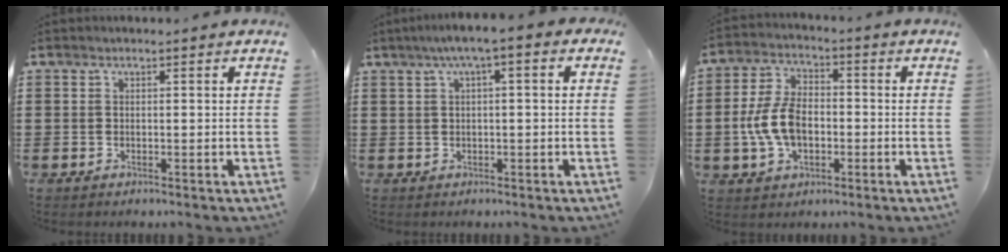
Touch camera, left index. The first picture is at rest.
{"total": 3.0, "force": [0.1, 0.4, 3.0], "torque": [-0.055, 0.004, -0.003]}
{"total": 8.7, "force": [-1.6, 5.2, 6.8], "torque": [-0.161, 0.005, -0.037]}